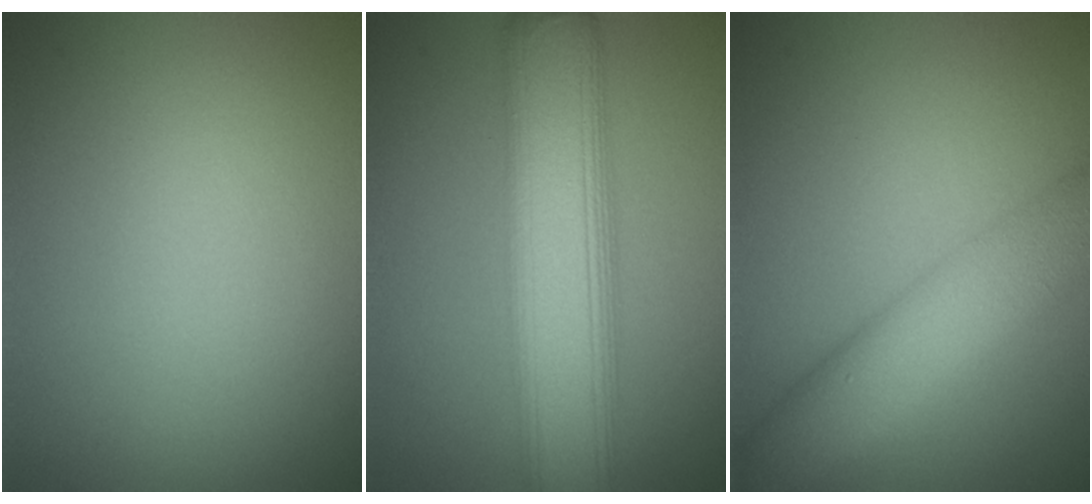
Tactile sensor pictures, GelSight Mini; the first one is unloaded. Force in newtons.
{"total": 9.7, "press": 9.7, "slide": 0.4}
{"total": 6.7, "press": 6.7, "slide": 0.4}